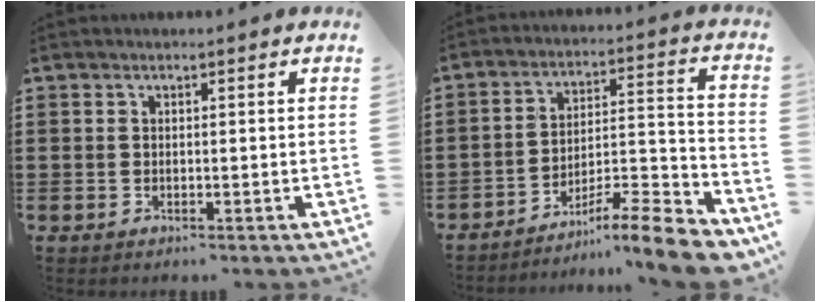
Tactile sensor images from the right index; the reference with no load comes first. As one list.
[{"total": 9.6, "force": [-8.0, 0.9, 5.2], "torque": [-0.069, 0.013, -0.154]}]